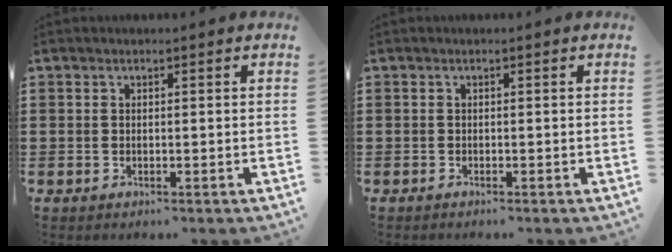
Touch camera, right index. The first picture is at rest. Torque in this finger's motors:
{"motor_torque": [0.60, 0.51, 0.03, 0.02]}